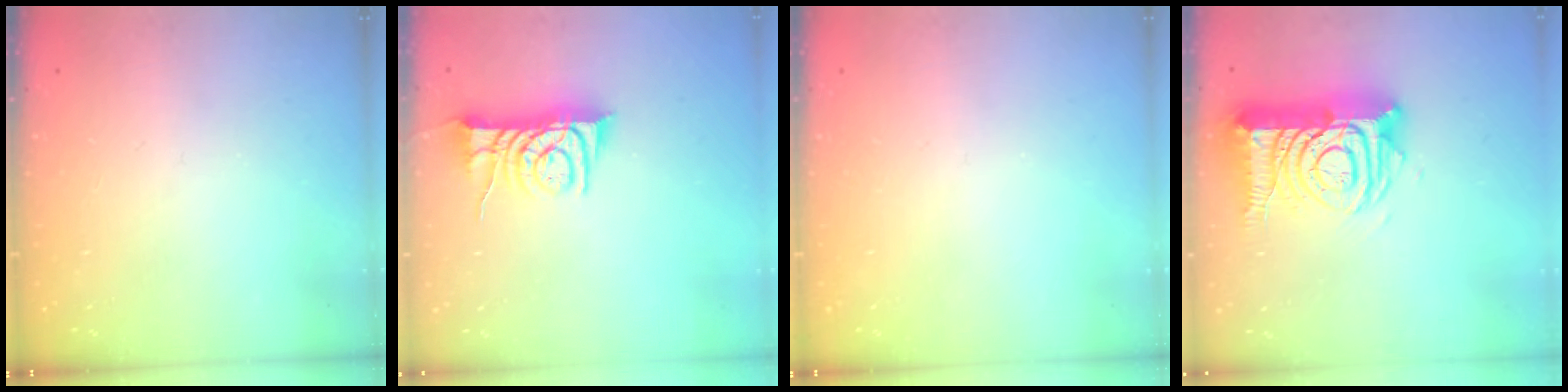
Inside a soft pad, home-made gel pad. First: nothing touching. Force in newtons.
{"total": 9.1, "press": 9.1, "slide": 0.5}
{"total": 0.0}
{"total": 18.4, "press": 18.2, "slide": 2.0}